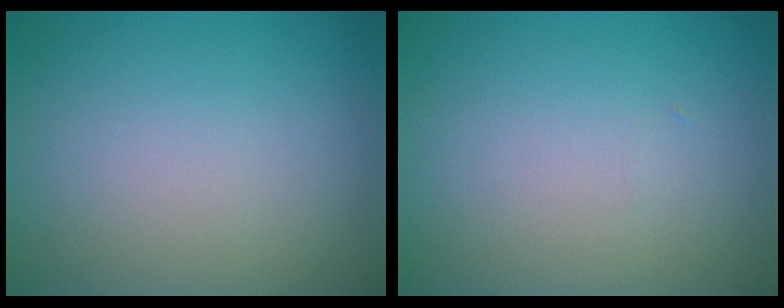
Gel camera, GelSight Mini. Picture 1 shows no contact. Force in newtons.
{"total": 0.0}